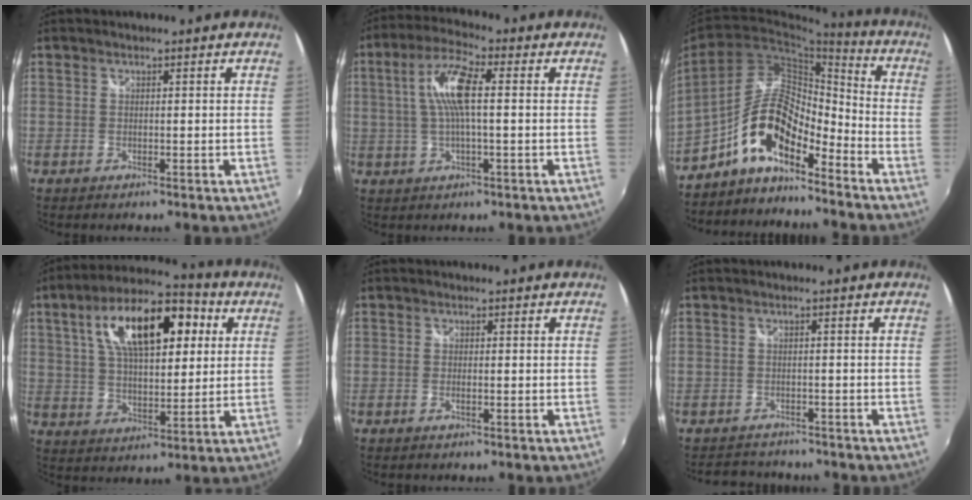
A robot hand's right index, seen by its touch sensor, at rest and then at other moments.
{"total": 9.2, "force": [1.1, 2.0, 8.9], "torque": [-0.172, 0.011, 0.021]}
{"total": 11.7, "force": [-7.7, 4.2, 7.7], "torque": [-0.155, 0.017, -0.149]}
{"total": 19.2, "force": [6.4, 8.5, 15.9], "torque": [-0.287, 0.041, 0.103]}
{"total": 1.1, "force": [-0.4, 0.3, 1.0], "torque": [-0.021, -0.002, -0.008]}
{"total": 5.4, "force": [-4.8, 2.5, 0.9], "torque": [-0.029, 0.006, -0.070]}